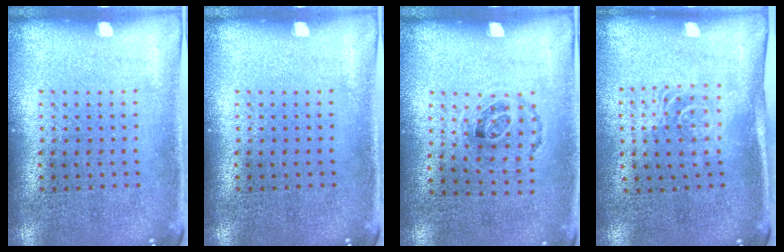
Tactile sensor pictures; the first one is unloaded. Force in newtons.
{"total": 0.0}
{"total": 0.9, "press": 0.7, "slide": 0.6}
{"total": 1.6, "press": 1.3, "slide": 1.0}